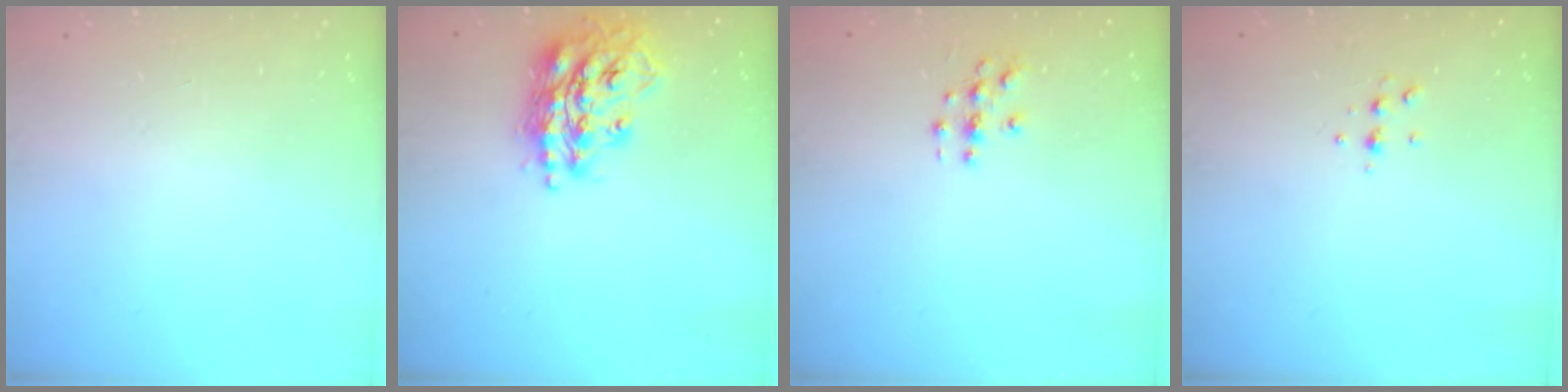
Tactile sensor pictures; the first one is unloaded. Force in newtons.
{"total": 17.5, "press": 17.5, "slide": 1.2}
{"total": 3.0, "press": 3.0, "slide": 0.3}
{"total": 4.7, "press": 4.6, "slide": 1.0}